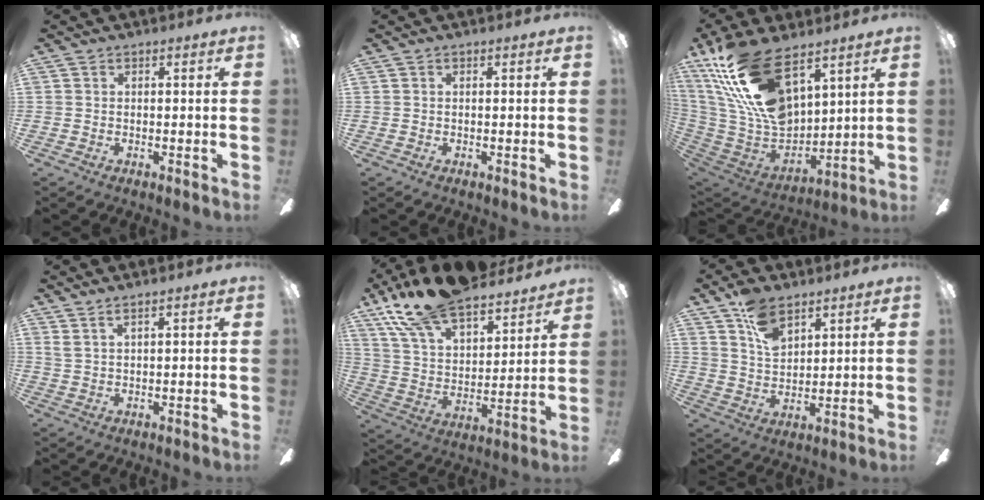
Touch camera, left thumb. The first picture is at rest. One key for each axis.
{"total": 0.0}
{"total": 24.3, "fx": 13.3, "fy": 11.8, "fz": 16.6, "tx": -0.346, "ty": -0.070, "tz": 0.240}
{"total": 2.0, "fx": 1.8, "fy": -0.1, "fz": 1.0, "tx": -0.025, "ty": -0.002, "tz": 0.033}
{"total": 18.8, "fx": 15.6, "fy": 6.5, "fz": 8.3, "tx": -0.168, "ty": -0.102, "tz": 0.283}
{"total": 9.5, "fx": 6.3, "fy": 5.1, "fz": 5.0, "tx": -0.090, "ty": -0.022, "tz": 0.116}